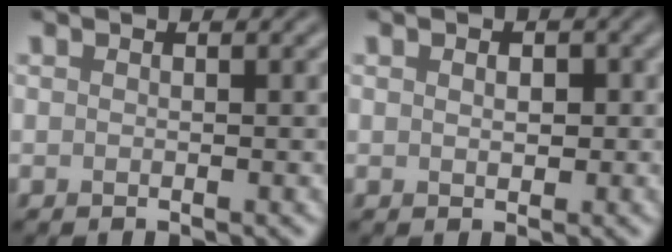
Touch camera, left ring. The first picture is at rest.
{"total": 1.1, "force": [0.2, 0.8, 0.7], "torque": [-0.009, -0.002, 0.004]}